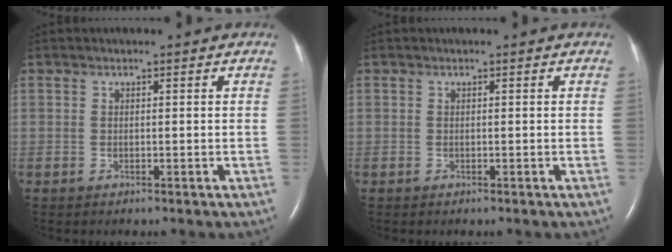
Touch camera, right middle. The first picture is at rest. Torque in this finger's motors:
{"motor_torque": [0.17, 0.00, 0.02, 0.00]}